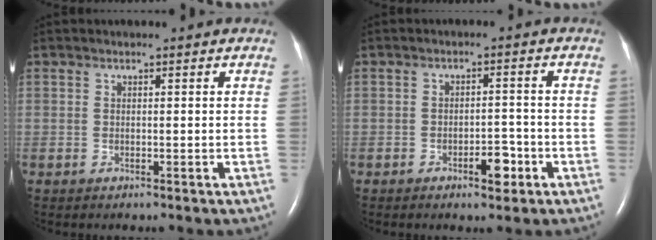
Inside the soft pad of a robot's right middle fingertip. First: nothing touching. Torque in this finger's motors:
{"motor_torque": [0.45, -0.18, 0.03, 0.01]}